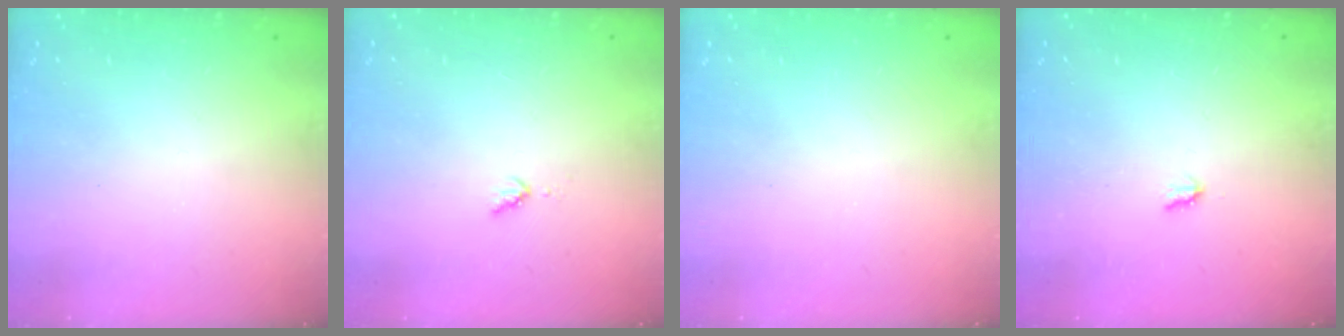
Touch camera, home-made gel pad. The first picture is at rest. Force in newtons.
{"total": 2.8, "press": 2.8, "slide": 0.4}
{"total": 0.0}
{"total": 1.9, "press": 1.9, "slide": 0.3}